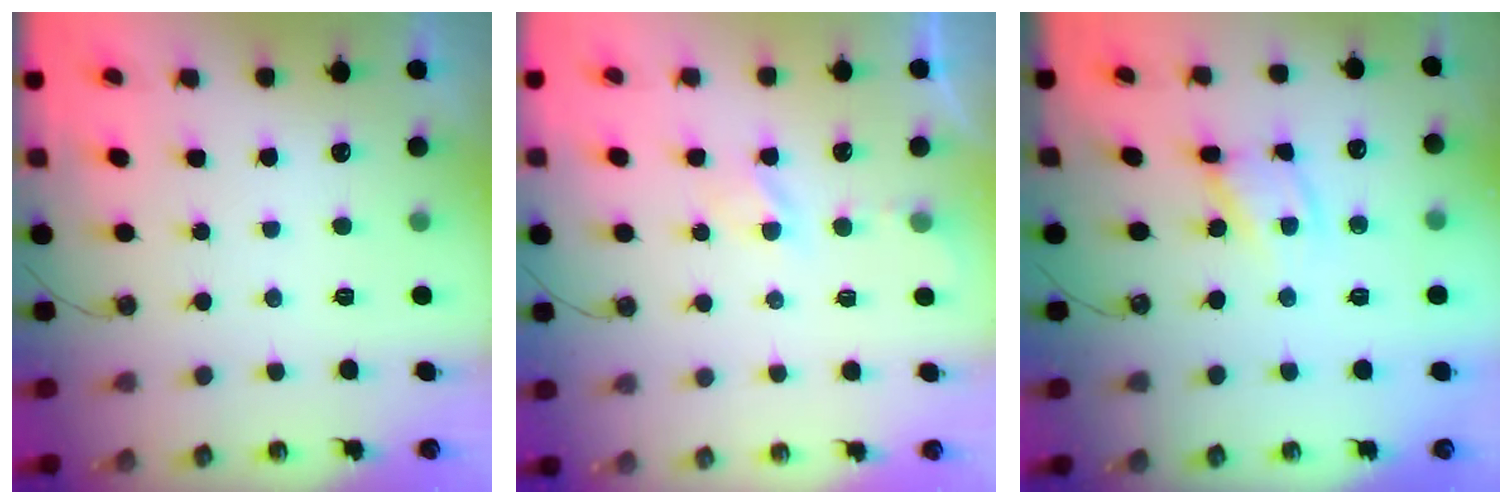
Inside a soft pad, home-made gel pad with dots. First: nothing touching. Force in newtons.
{"total": 2.7, "press": 2.6, "slide": 0.4}
{"total": 9.3, "press": 9.2, "slide": 0.7}